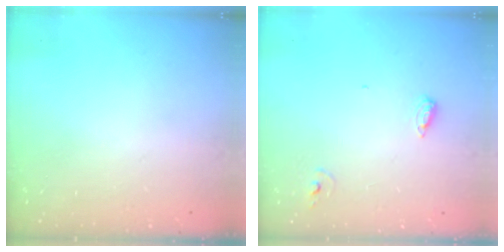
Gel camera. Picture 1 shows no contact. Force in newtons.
{"total": 6.0, "press": 5.8, "slide": 1.5}